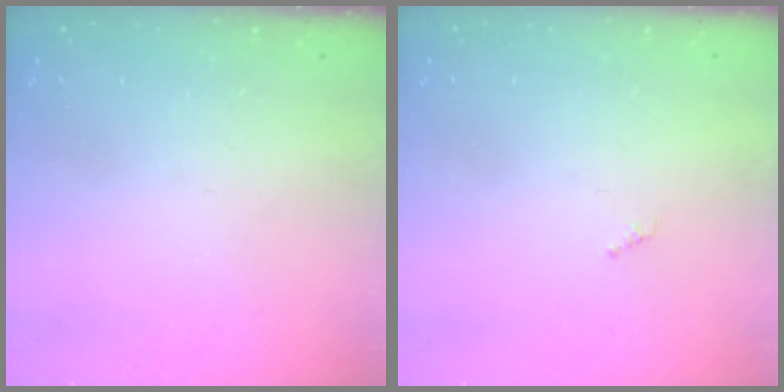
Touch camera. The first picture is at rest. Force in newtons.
{"total": 0.0}